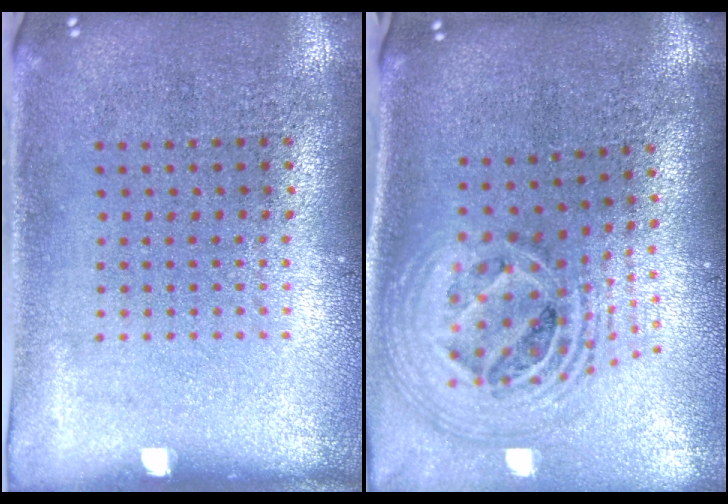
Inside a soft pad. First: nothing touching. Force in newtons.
{"total": 2.6, "press": 1.9, "slide": 1.8}